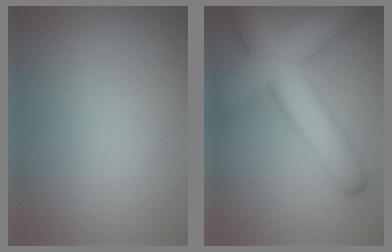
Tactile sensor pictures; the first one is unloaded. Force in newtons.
{"total": 11.3, "press": 11.3, "slide": 0.3}